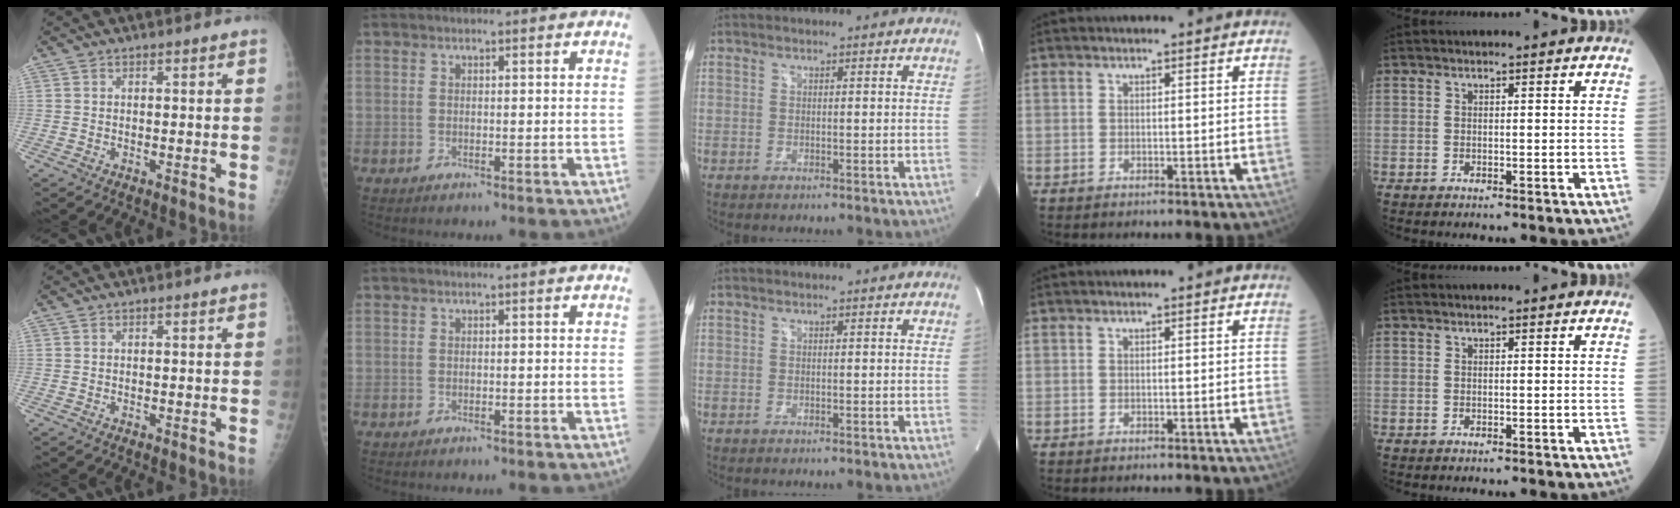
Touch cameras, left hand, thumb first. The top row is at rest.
{}